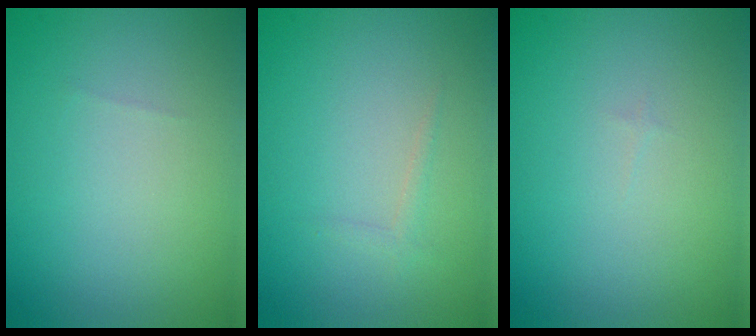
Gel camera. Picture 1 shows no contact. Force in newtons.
{"total": 0.6, "press": 0.6, "slide": 0.1}
{"total": 0.0}